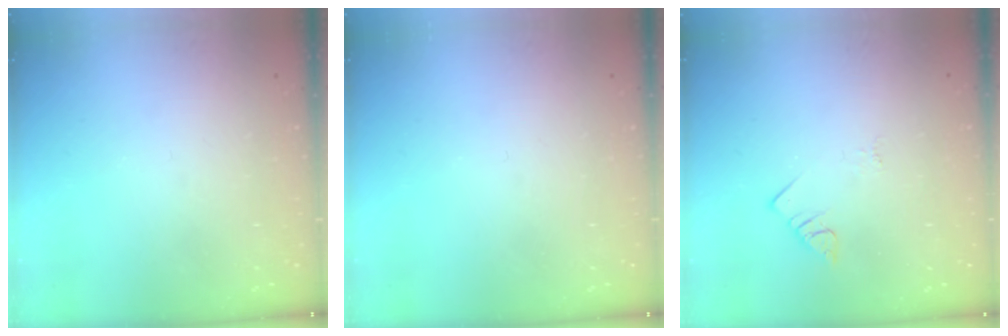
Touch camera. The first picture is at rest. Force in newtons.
{"total": 0.0}
{"total": 3.1, "press": 3.1, "slide": 0.4}